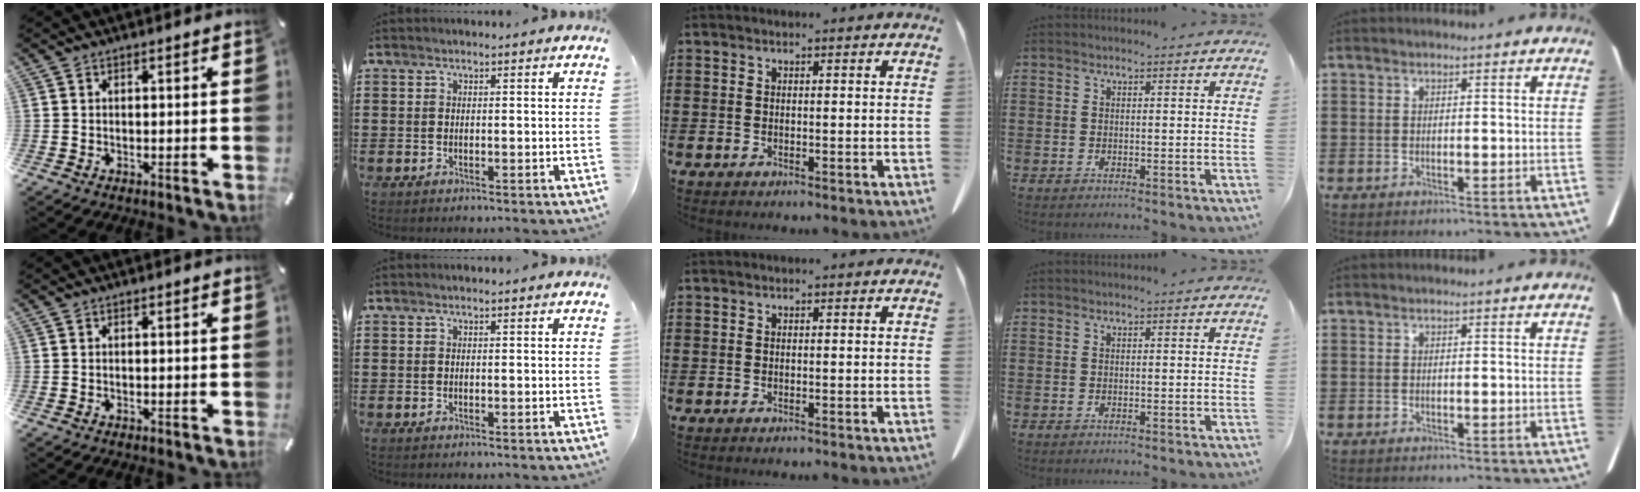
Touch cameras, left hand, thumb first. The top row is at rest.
{}